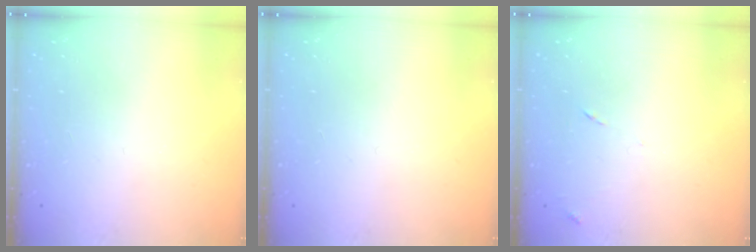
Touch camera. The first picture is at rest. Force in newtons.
{"total": 0.0}
{"total": 7.4, "press": 7.4, "slide": 0.7}